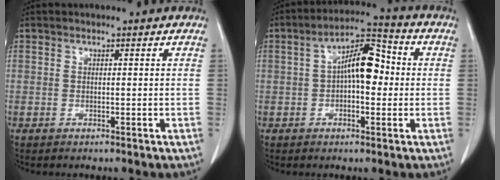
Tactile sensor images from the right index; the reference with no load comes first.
{"total": 8.9, "force": [0.5, 3.5, 8.2], "torque": [-0.143, 0.032, 0.002]}